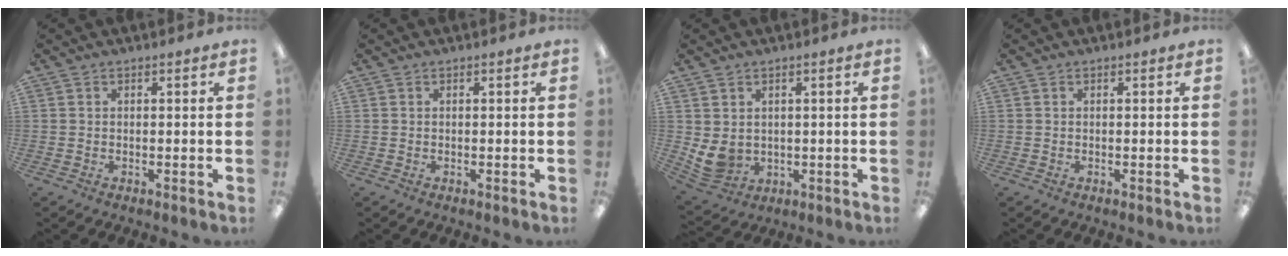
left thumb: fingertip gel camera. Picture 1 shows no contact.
{"total": 0.0}
{"total": 5.7, "force": [0.9, 4.8, 2.9], "torque": [-0.075, -0.010, 0.019]}
{"total": 0.0}